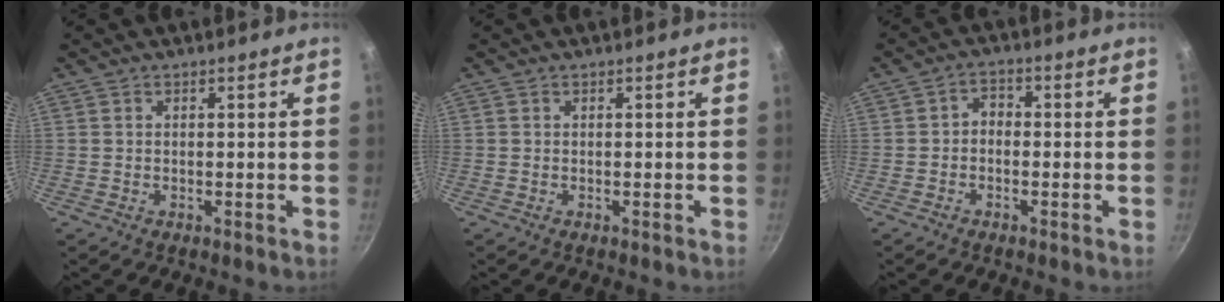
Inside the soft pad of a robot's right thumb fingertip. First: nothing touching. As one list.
[{"total": 0.0}, {"total": 2.5, "force": [-0.9, 1.9, 1.4], "torque": [-0.018, 0.015, -0.022]}]